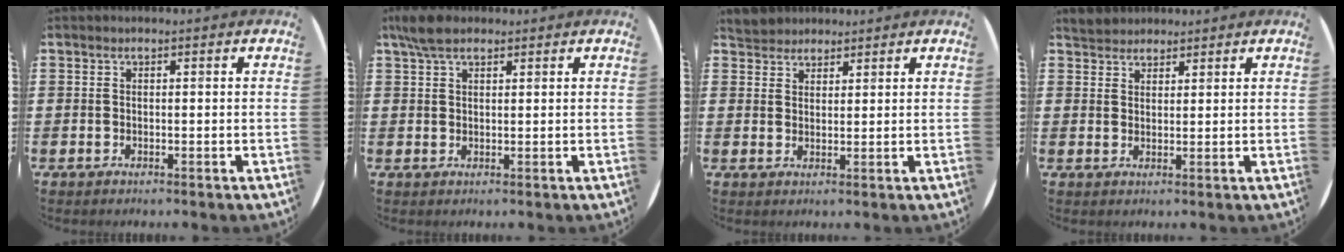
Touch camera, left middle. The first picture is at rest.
{"total": 3.8, "force": [2.8, 1.6, 2.0], "torque": [-0.036, 0.004, 0.050]}
{"total": 3.0, "force": [2.8, 1.1, -0.3], "torque": [-0.002, 0.001, 0.055]}
{"total": 2.8, "force": [2.7, 0.9, -0.1], "torque": [-0.004, 0.002, 0.053]}